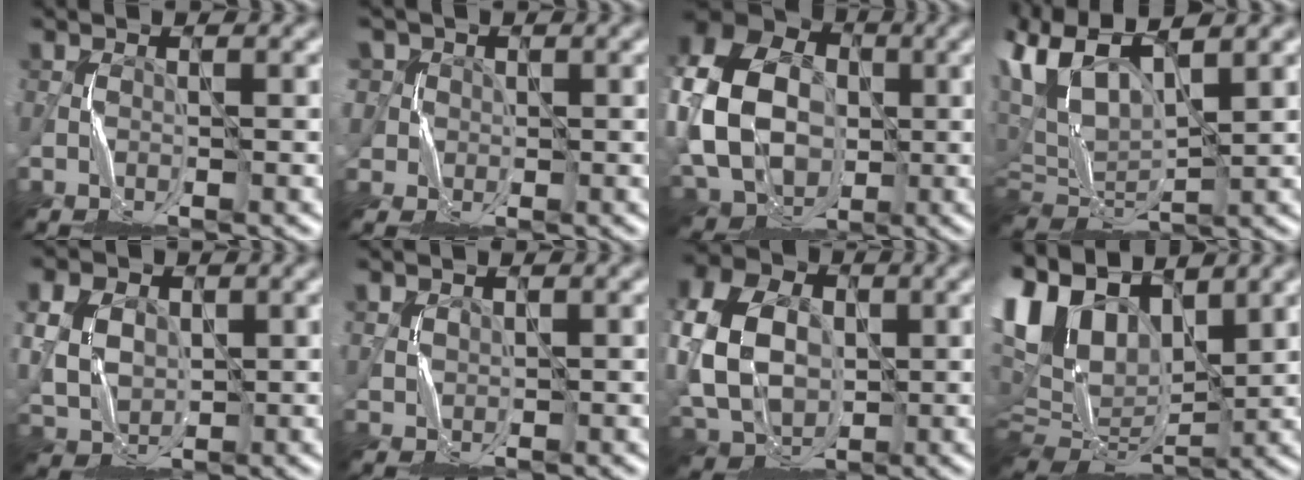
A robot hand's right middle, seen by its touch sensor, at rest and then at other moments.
{"total": 4.4, "force": [1.8, 3.8, 1.2], "torque": [-0.028, 0.013, 0.025]}
{"total": 17.4, "force": [-0.3, 13.8, 10.6], "torque": [-0.246, 0.014, -0.034]}
{"total": 7.6, "force": [3.5, 3.4, 5.9], "torque": [-0.129, 0.017, 0.065]}
{"total": 6.6, "force": [1.5, 5.1, 3.9], "torque": [-0.090, 0.019, 0.021]}
{"total": 1.4, "force": [1.1, 0.8, 0.5], "torque": [-0.015, 0.002, 0.029]}
{"total": 12.5, "force": [0.6, 9.7, 8.0], "torque": [-0.184, 0.015, -0.003]}
{"total": 12.9, "force": [5.6, 7.6, 8.8], "torque": [-0.211, 0.022, 0.099]}